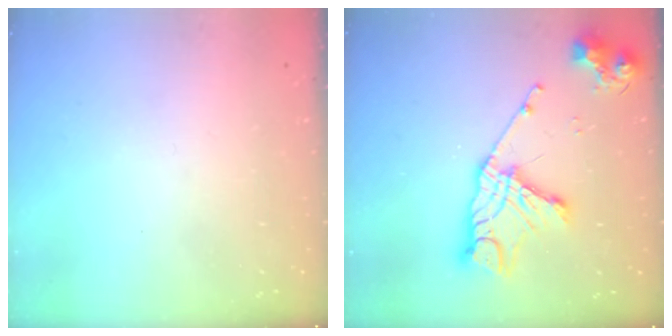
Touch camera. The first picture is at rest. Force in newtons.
{"total": 16.9, "press": 16.8, "slide": 1.4}